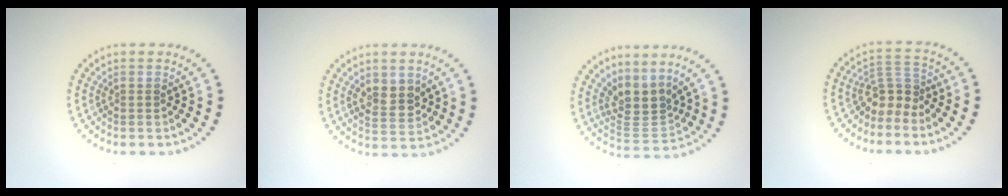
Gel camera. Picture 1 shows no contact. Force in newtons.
{"total": 2.6, "press": 2.5, "slide": 0.7}
{"total": 3.4, "press": 2.5, "slide": 2.2}
{"total": 2.8, "press": 2.0, "slide": 2.0}